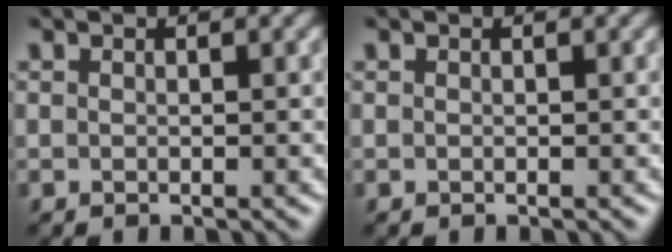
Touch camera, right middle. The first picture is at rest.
{"total": 0.0}